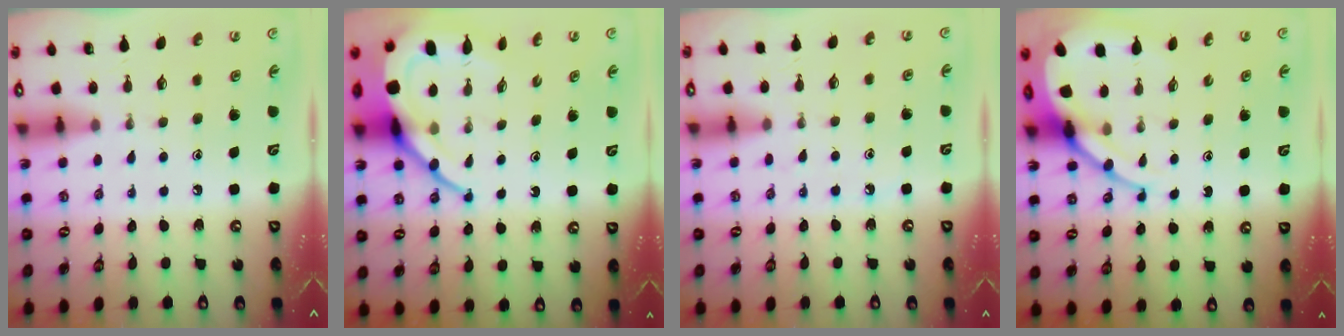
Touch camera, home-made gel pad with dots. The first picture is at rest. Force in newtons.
{"total": 12.9, "press": 12.8, "slide": 1.1}
{"total": 5.9, "press": 5.9, "slide": 0.7}
{"total": 10.3, "press": 10.3, "slide": 1.1}